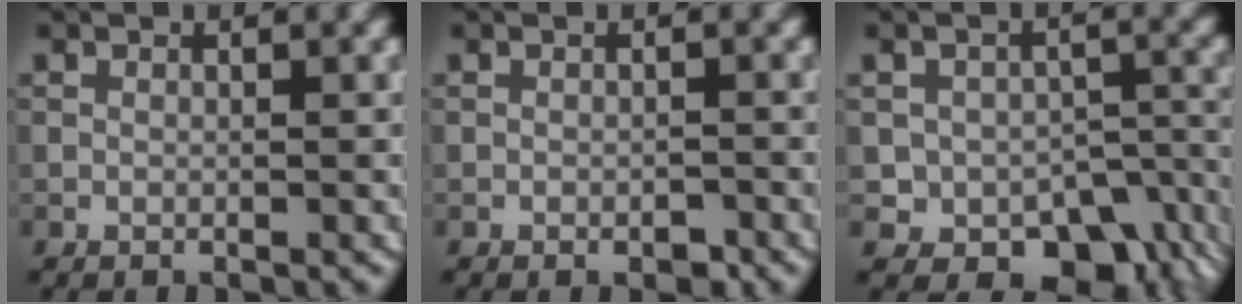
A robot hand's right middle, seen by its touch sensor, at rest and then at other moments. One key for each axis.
{"total": 1.3, "fx": -0.7, "fy": 0.6, "fz": 0.8, "tx": -0.011, "ty": -0.002, "tz": -0.010}
{"total": 8.7, "fx": -4.0, "fy": 6.1, "fz": 4.7, "tx": -0.055, "ty": -0.030, "tz": -0.043}